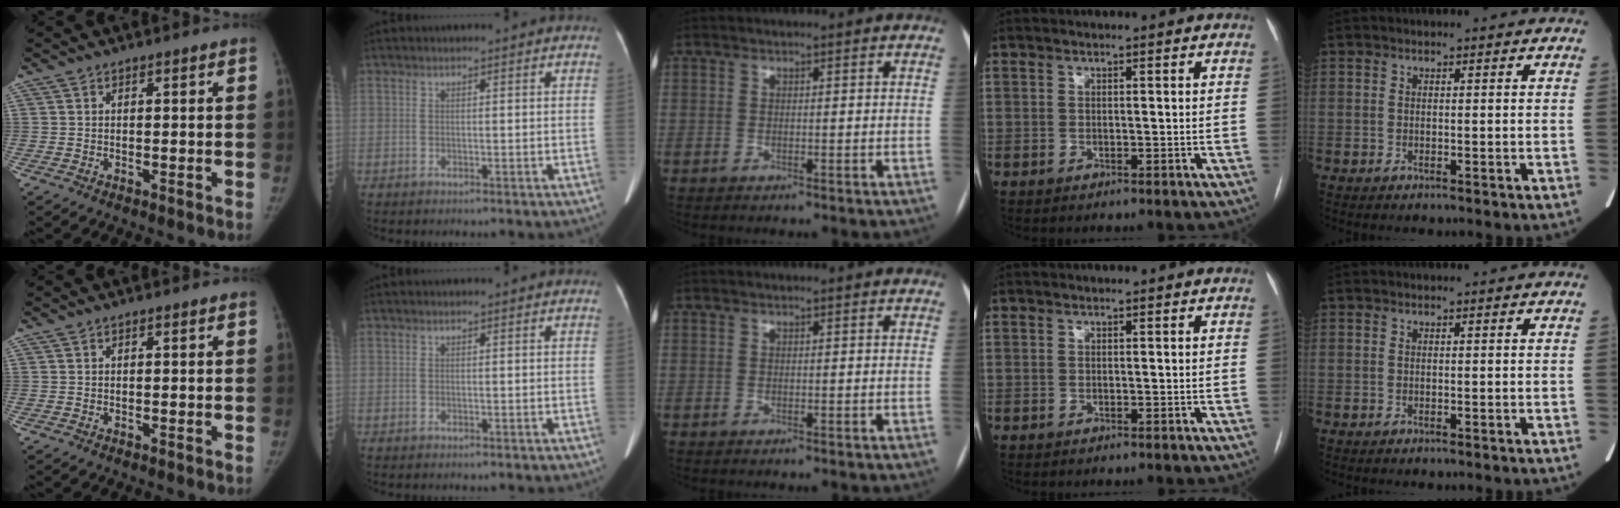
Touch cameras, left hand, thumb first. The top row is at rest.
{}